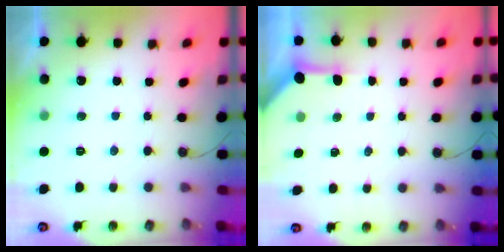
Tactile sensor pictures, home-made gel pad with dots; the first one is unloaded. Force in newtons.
{"total": 3.4, "press": 3.4, "slide": 0.4}